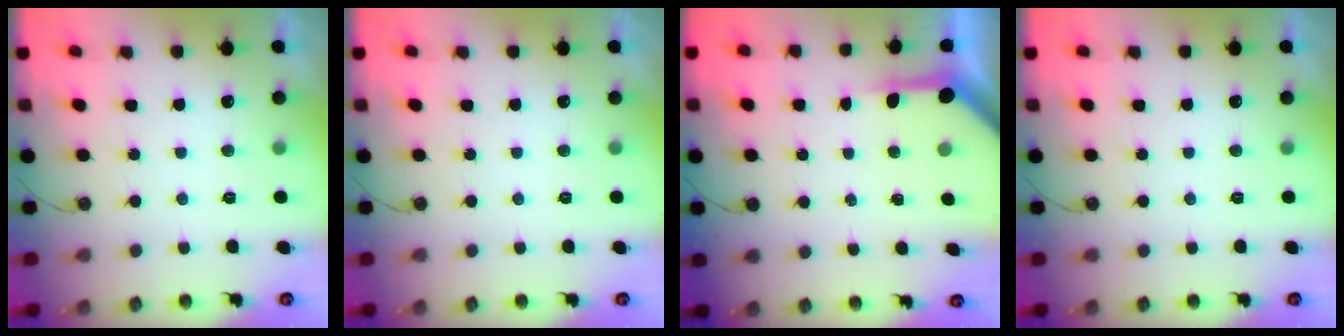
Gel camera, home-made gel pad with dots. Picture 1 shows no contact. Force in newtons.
{"total": 0.0}
{"total": 4.4, "press": 4.4, "slide": 0.3}
{"total": 0.0}